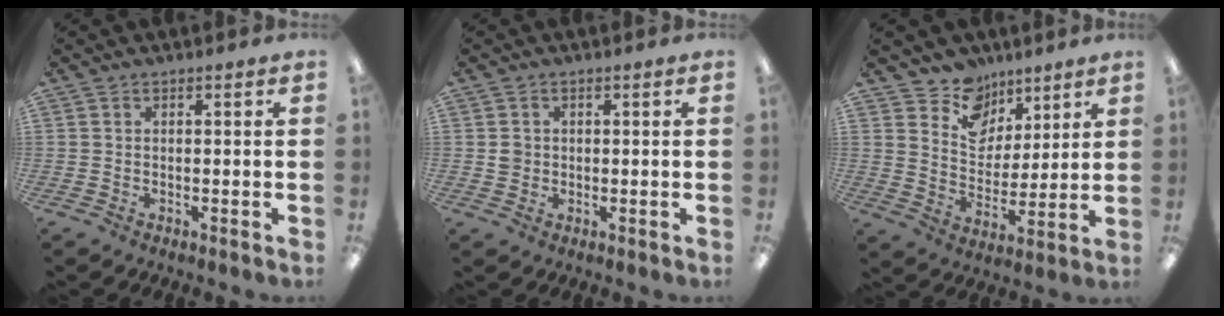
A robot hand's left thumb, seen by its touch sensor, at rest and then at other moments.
{"total": 2.3, "force": [0.2, 2.2, 0.6], "torque": [-0.006, 0.002, 0.000]}
{"total": 10.9, "force": [7.8, 7.4, 1.6], "torque": [-0.031, -0.062, 0.148]}